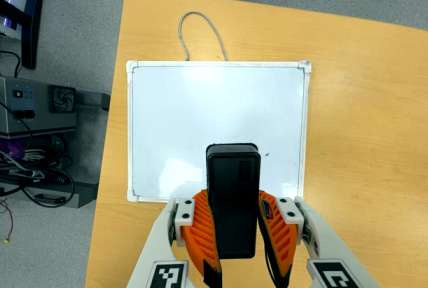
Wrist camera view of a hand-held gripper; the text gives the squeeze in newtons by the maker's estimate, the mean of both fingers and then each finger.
{"total": 8.2, "left": 7.0, "right": 9.4}